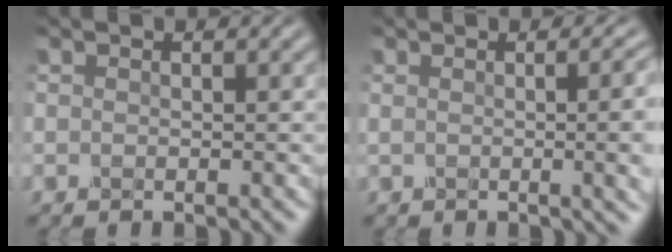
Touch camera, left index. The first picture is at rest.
{"total": 9.5, "force": [0.4, 4.6, 8.3], "torque": [-0.043, 0.019, 0.003]}